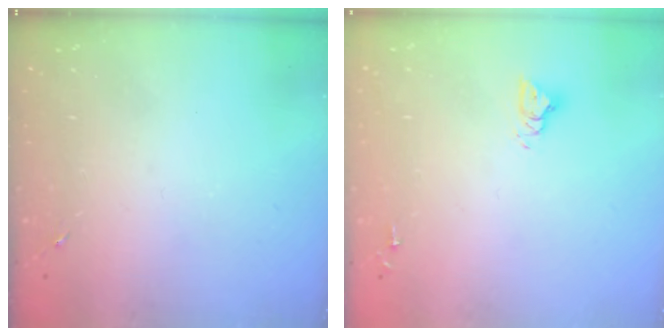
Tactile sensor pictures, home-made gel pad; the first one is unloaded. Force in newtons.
{"total": 4.8, "press": 4.8, "slide": 0.4}